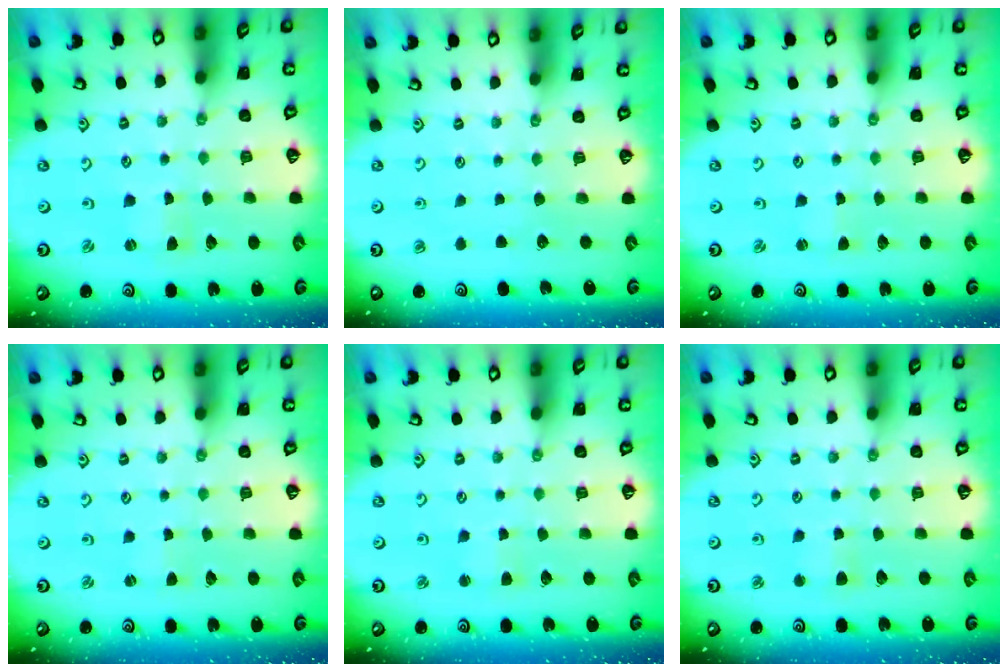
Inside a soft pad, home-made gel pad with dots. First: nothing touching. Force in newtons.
{"total": 0.0}
{"total": 1.0, "press": 1.0, "slide": 0.2}
{"total": 0.5, "press": 0.5, "slide": 0.0}
{"total": 2.2, "press": 2.2, "slide": 0.2}
{"total": 2.8, "press": 2.8, "slide": 0.5}